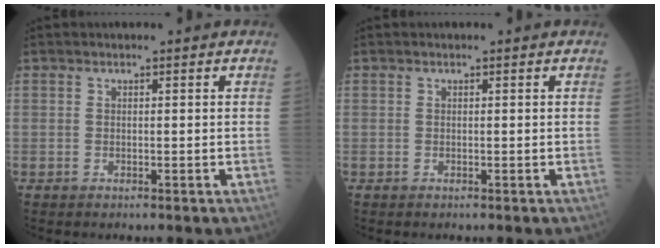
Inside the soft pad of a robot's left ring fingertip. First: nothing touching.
{"total": 0.0}